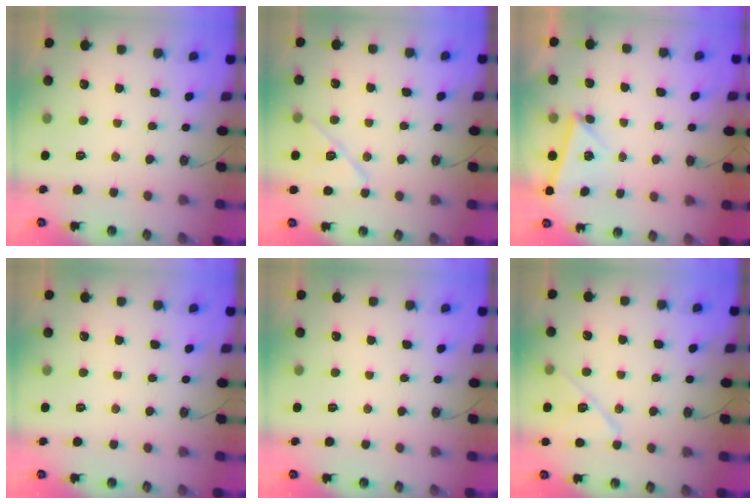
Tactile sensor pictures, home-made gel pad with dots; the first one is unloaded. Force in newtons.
{"total": 11.4, "press": 11.3, "slide": 1.1}
{"total": 4.1, "press": 4.0, "slide": 0.9}
{"total": 0.0}
{"total": 0.0}
{"total": 11.1, "press": 11.0, "slide": 1.7}